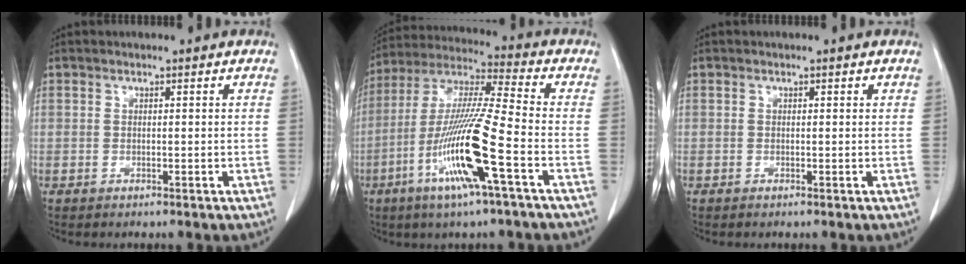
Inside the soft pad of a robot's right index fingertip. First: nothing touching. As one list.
[{"total": 15.9, "force": [-6.1, -0.3, 14.7], "torque": [-0.300, -0.016, -0.121]}, {"total": 0.0}]